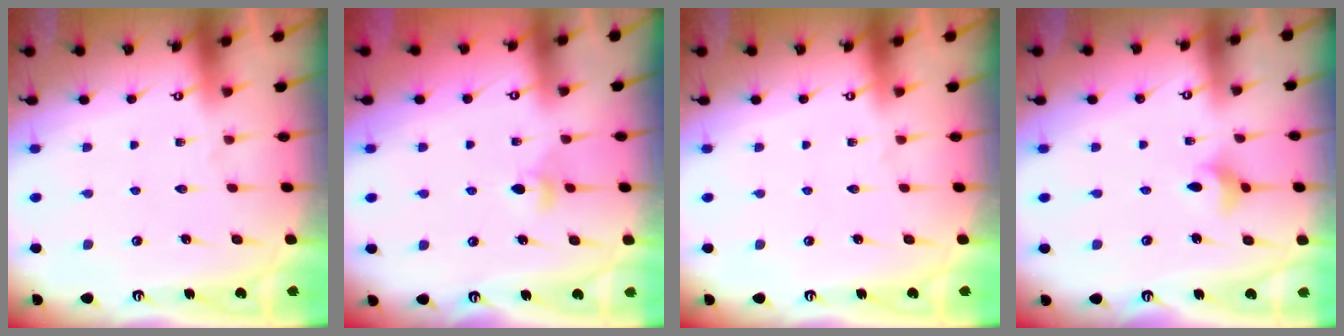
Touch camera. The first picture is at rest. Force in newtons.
{"total": 3.7, "press": 3.6, "slide": 0.7}
{"total": 0.0}
{"total": 4.3, "press": 4.2, "slide": 0.7}